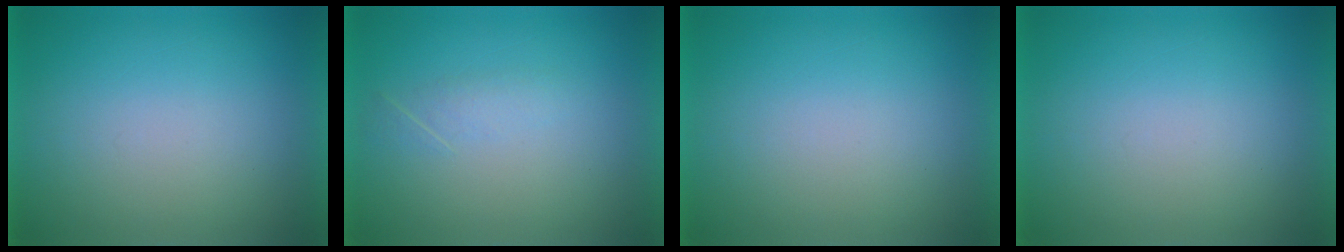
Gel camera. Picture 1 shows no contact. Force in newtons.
{"total": 1.7}
{"total": 3.0}
{"total": 0.0}